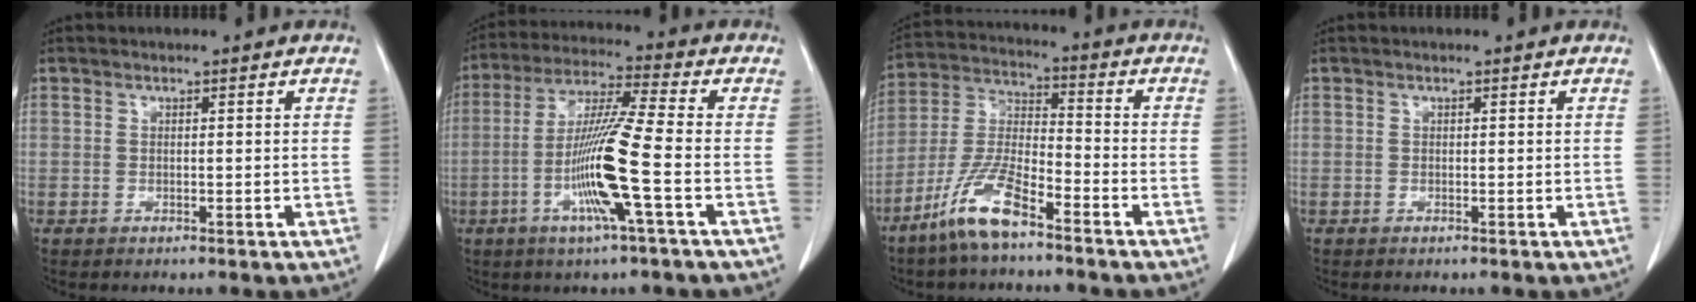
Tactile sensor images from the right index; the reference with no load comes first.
{"total": 12.6, "force": [-3.5, -0.9, 12.0], "torque": [-0.239, -0.009, -0.075]}
{"total": 10.3, "force": [-6.9, 1.9, 7.3], "torque": [-0.159, -0.012, -0.140]}
{"total": 0.0}